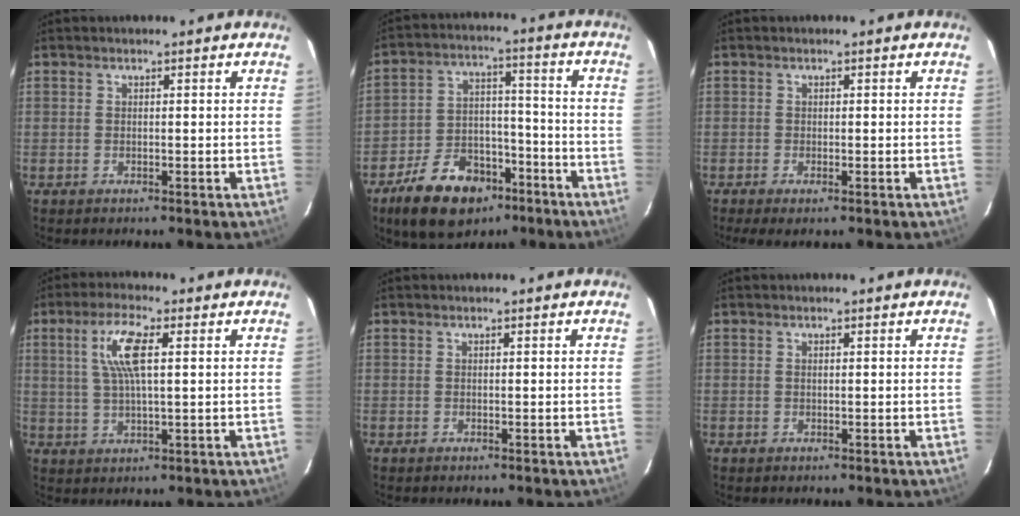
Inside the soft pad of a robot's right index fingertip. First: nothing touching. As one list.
[{"total": 16.0, "force": [-10.2, 9.4, 7.9], "torque": [-0.165, 0.018, -0.154]}, {"total": 2.3, "force": [-1.4, 0.7, 1.7], "torque": [-0.039, -0.007, -0.023]}, {"total": 7.6, "force": [2.0, 1.7, 7.2], "torque": [-0.141, 0.008, 0.039]}, {"total": 0.0}, {"total": 0.0}]